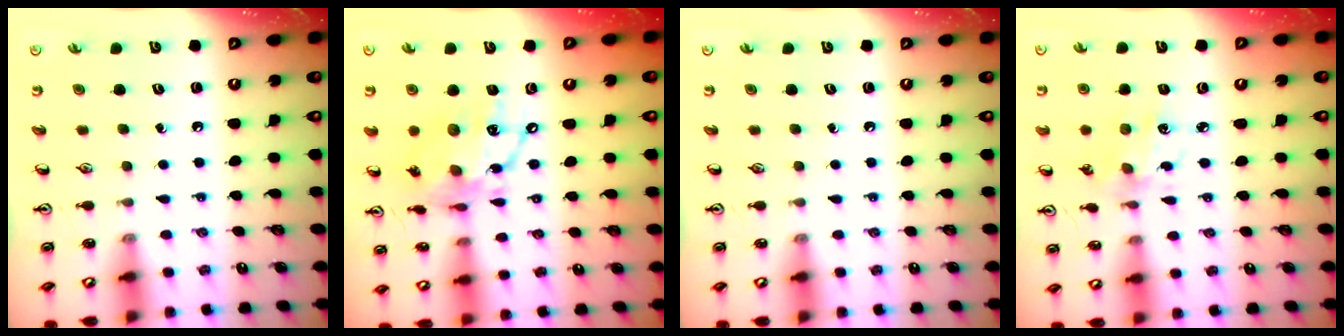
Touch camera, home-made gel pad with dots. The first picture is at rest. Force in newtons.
{"total": 14.0, "press": 13.9, "slide": 1.6}
{"total": 0.0}
{"total": 3.9, "press": 3.8, "slide": 1.0}